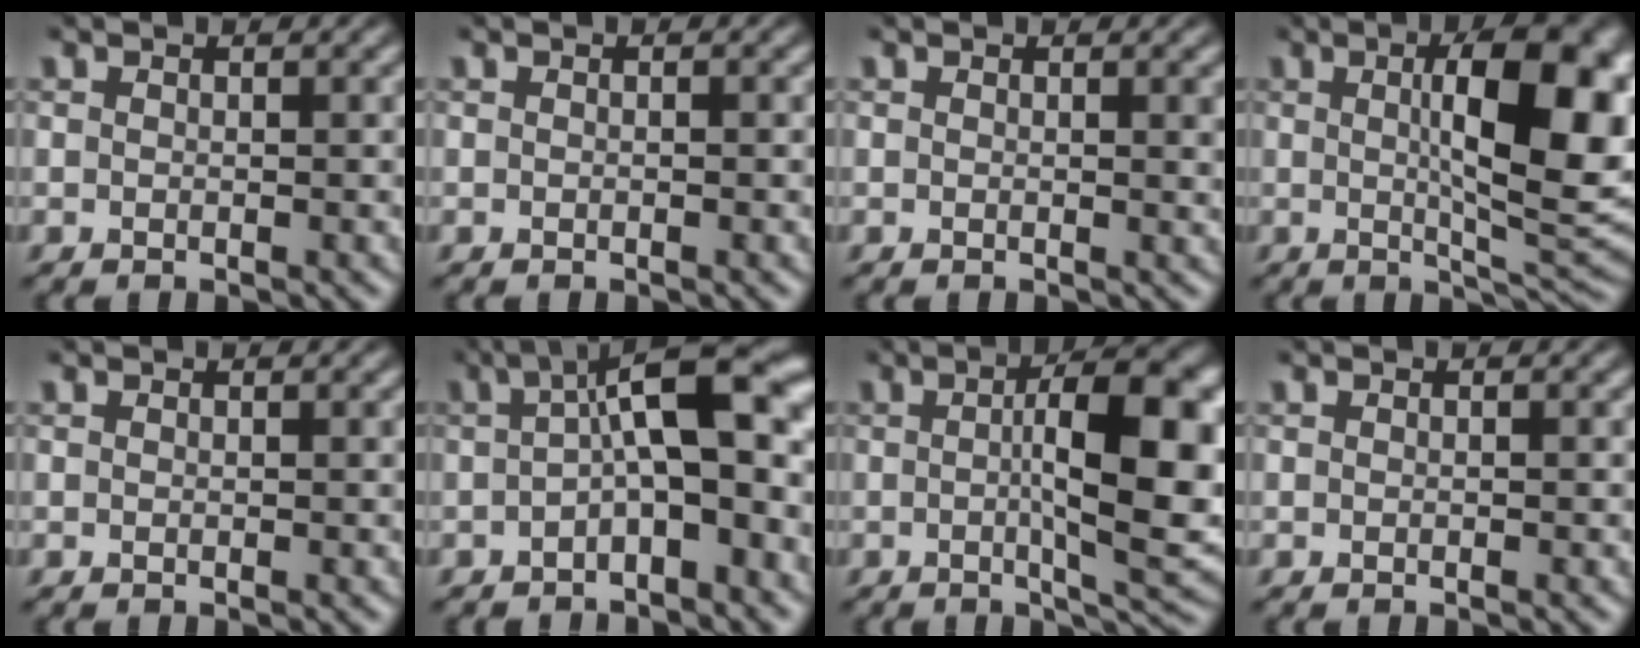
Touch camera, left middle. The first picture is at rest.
{"total": 0.0}
{"total": 1.2, "force": [0.3, 0.3, 1.2], "torque": [-0.012, 0.000, 0.003]}
{"total": 12.4, "force": [1.6, 3.7, 11.7], "torque": [-0.154, 0.005, 0.026]}
{"total": 0.0}
{"total": 8.3, "force": [0.0, 2.5, 7.9], "torque": [-0.111, 0.028, -0.013]}
{"total": 10.5, "force": [0.4, 2.7, 10.1], "torque": [-0.135, 0.002, 0.004]}
{"total": 0.0}